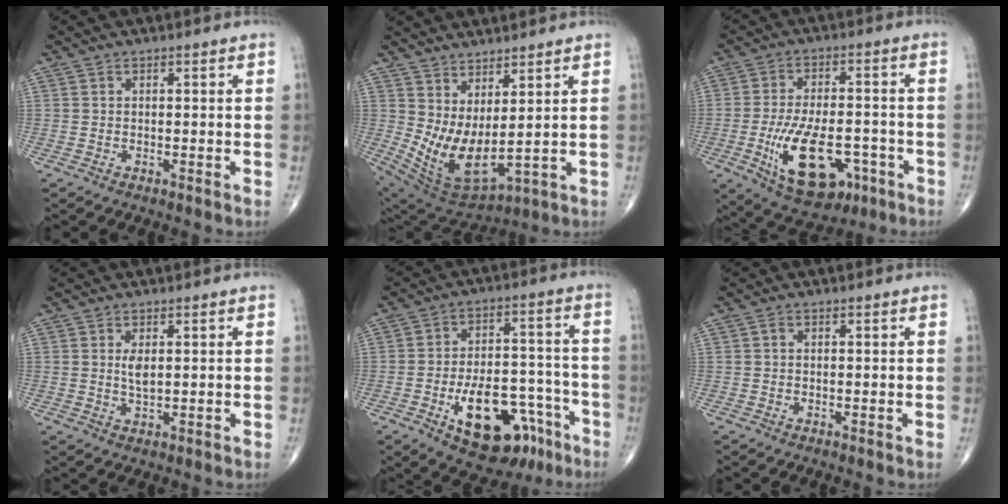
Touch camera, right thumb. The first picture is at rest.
{"total": 12.7, "force": [3.3, 4.7, 11.3], "torque": [-0.220, -0.041, 0.086]}
{"total": 16.0, "force": [-5.5, 8.3, 12.5], "torque": [-0.199, 0.015, -0.075]}
{"total": 2.5, "force": [0.7, 0.9, 2.2], "torque": [-0.042, -0.009, 0.015]}
{"total": 18.0, "force": [-8.7, 9.4, 12.6], "torque": [-0.163, 0.057, -0.119]}
{"total": 0.6, "force": [0.1, 0.4, 0.4], "torque": [-0.008, 0.005, 0.001]}